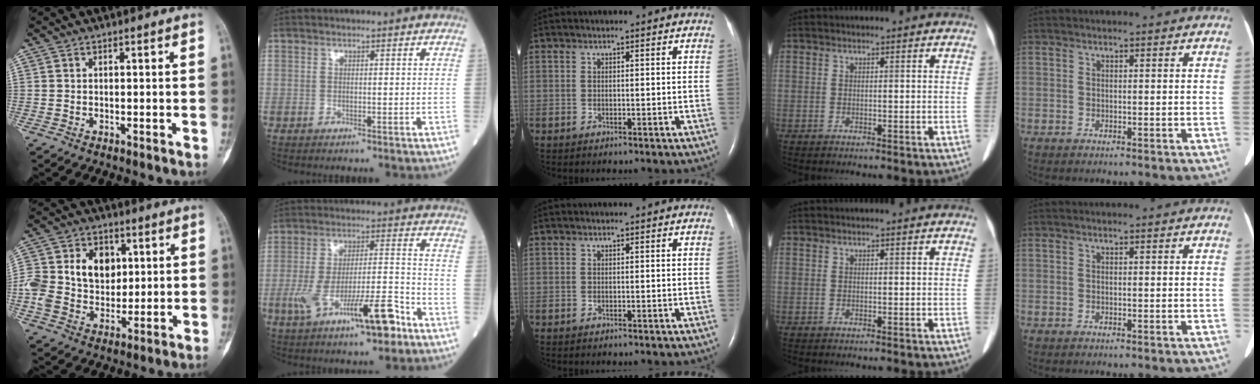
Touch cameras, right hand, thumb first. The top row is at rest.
{"thumb": {"total": 16.8, "force": [2.7, 13.0, 10.2], "torque": [-0.185, 0.014, 0.056]}, "index": {"total": 13.8, "force": [-6.7, 2.7, 11.8], "torque": [-0.208, 0.003, -0.105]}}